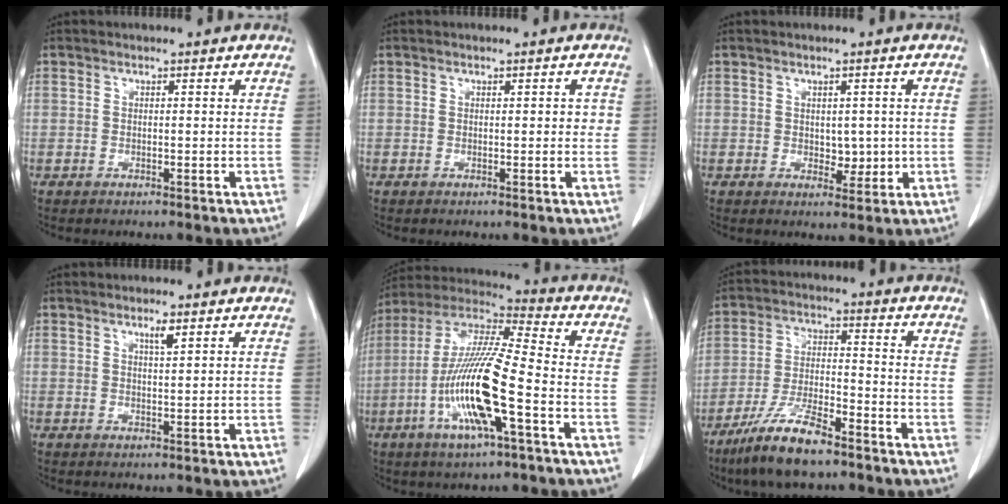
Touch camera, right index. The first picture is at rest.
{"total": 1.5, "force": [0.2, 0.8, 1.2], "torque": [-0.011, 0.004, 0.002]}
{"total": 3.0, "force": [0.1, 2.0, 2.2], "torque": [-0.025, -0.004, 0.008]}
{"total": 1.8, "force": [1.1, 0.1, 1.4], "torque": [-0.026, -0.003, 0.020]}
{"total": 16.8, "force": [-5.0, 1.4, 16.0], "torque": [-0.324, -0.008, -0.097]}
{"total": 10.7, "force": [-7.8, 1.9, 7.1], "torque": [-0.143, -0.021, -0.146]}